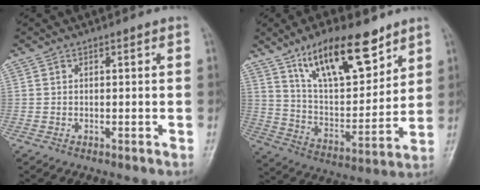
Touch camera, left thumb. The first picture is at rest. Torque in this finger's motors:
{"motor_torque": [0.31, 0.45, 1.05, -1.70, 0.28]}